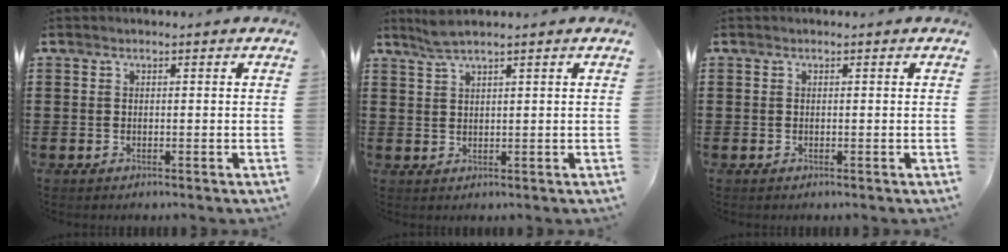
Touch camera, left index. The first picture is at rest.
{"total": 2.4, "force": [2.0, -0.1, 1.4], "torque": [-0.032, 0.003, 0.036]}
{"total": 0.0}